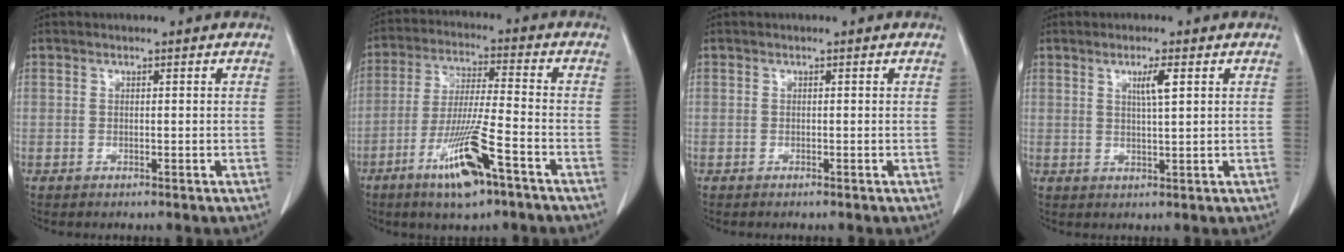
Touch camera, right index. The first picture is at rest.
{"total": 11.8, "force": [-6.4, 1.0, 9.9], "torque": [-0.190, -0.019, -0.116]}
{"total": 0.0}
{"total": 3.2, "force": [1.3, -0.1, 2.9], "torque": [-0.051, -0.003, 0.021]}